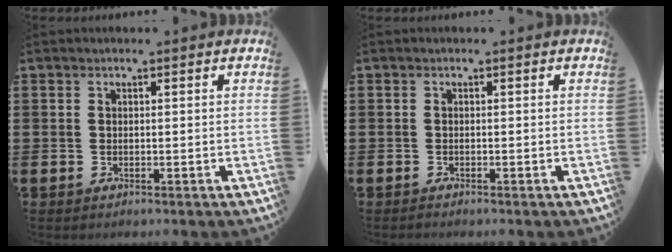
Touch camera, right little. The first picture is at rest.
{"total": 0.0}